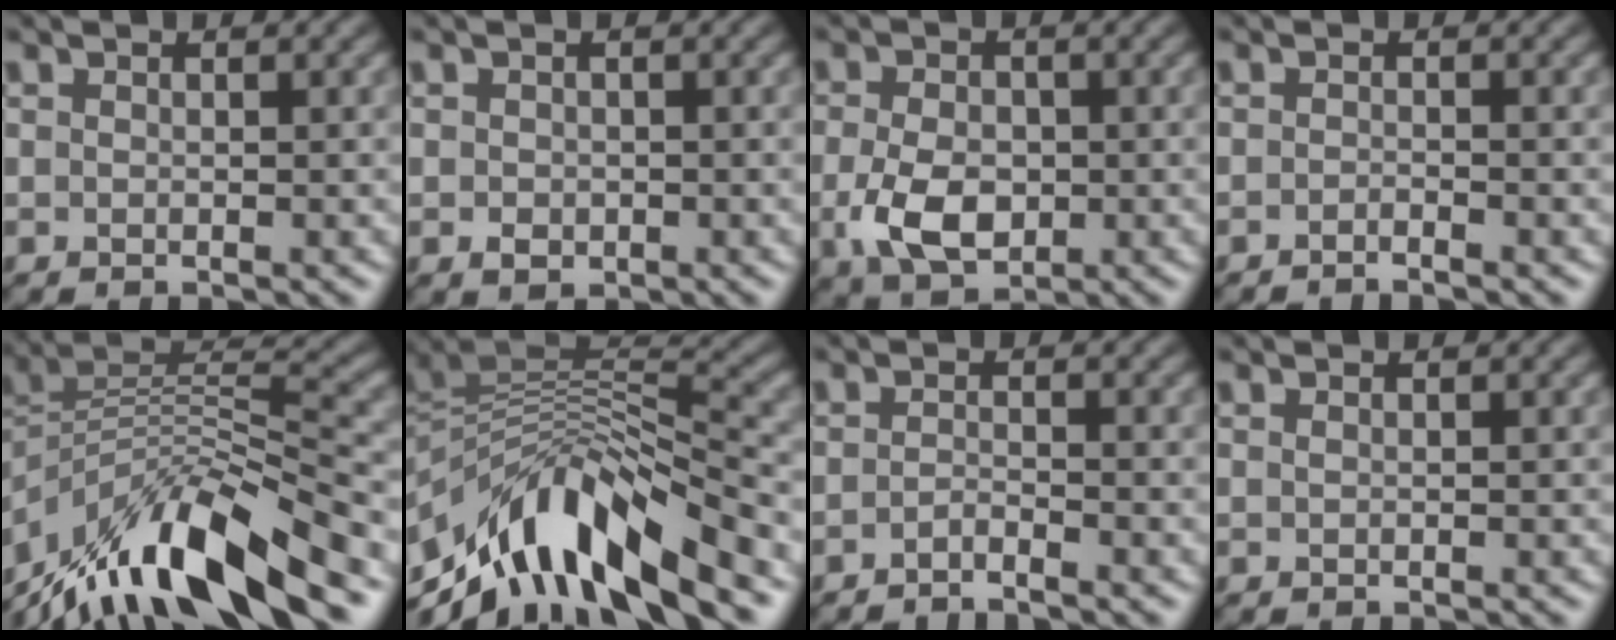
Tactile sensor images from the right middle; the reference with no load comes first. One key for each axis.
{"total": 1.2, "fx": -0.3, "fy": 0.9, "fz": 0.6, "tx": -0.011, "ty": -0.002, "tz": -0.009}
{"total": 4.9, "fx": -1.0, "fy": 3.3, "fz": 3.6, "tx": -0.077, "ty": -0.007, "tz": -0.022}
{"total": 1.0, "fx": -0.8, "fy": 0.1, "fz": 0.6, "tx": -0.008, "ty": 0.000, "tz": -0.019}
{"total": 12.5, "fx": -8.6, "fy": 3.7, "fz": 8.3, "tx": -0.151, "ty": 0.028, "tz": -0.158}
{"total": 11.4, "fx": -6.1, "fy": 5.0, "fz": 8.2, "tx": -0.149, "ty": 0.018, "tz": -0.108}
{"total": 1.4, "fx": -1.0, "fy": 0.2, "fz": 0.9, "tx": -0.015, "ty": -0.001, "tz": -0.026}
{"total": 0.0}